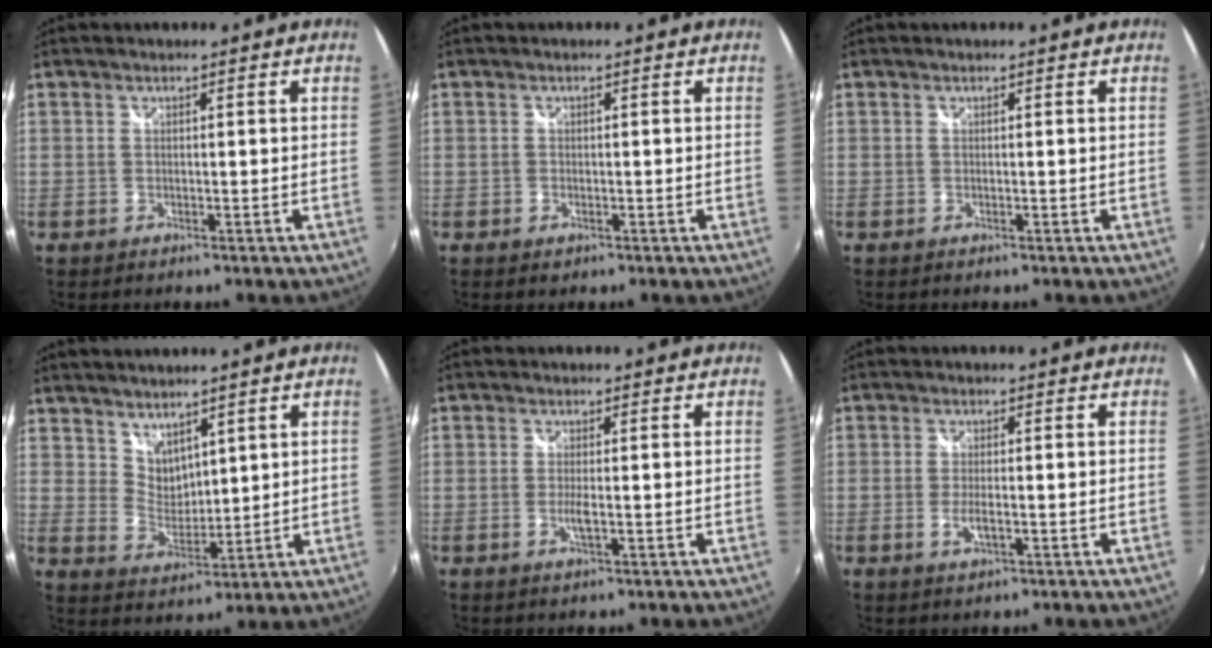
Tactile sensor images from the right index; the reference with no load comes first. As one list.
[{"total": 1.1, "force": [-0.5, 0.9, 0.3], "torque": [-0.008, -0.004, -0.008]}, {"total": 0.0}, {"total": 5.4, "force": [4.3, 2.8, 1.6], "torque": [-0.018, -0.002, 0.087]}, {"total": 2.3, "force": [-0.5, 0.2, 2.2], "torque": [-0.043, -0.006, -0.009]}, {"total": 3.1, "force": [-0.9, 0.9, 2.8], "torque": [-0.055, -0.007, -0.015]}]